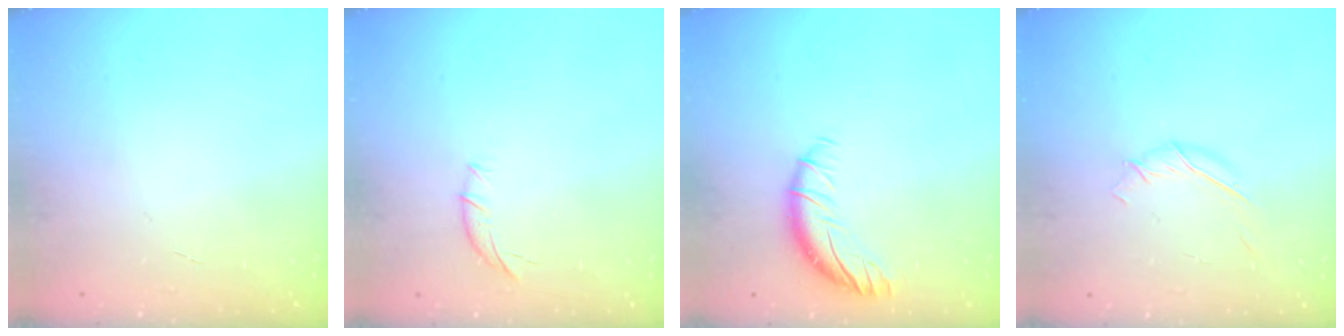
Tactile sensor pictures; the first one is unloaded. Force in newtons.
{"total": 5.8, "press": 5.7, "slide": 1.2}
{"total": 9.0, "press": 8.9, "slide": 1.1}
{"total": 5.6, "press": 5.3, "slide": 1.6}